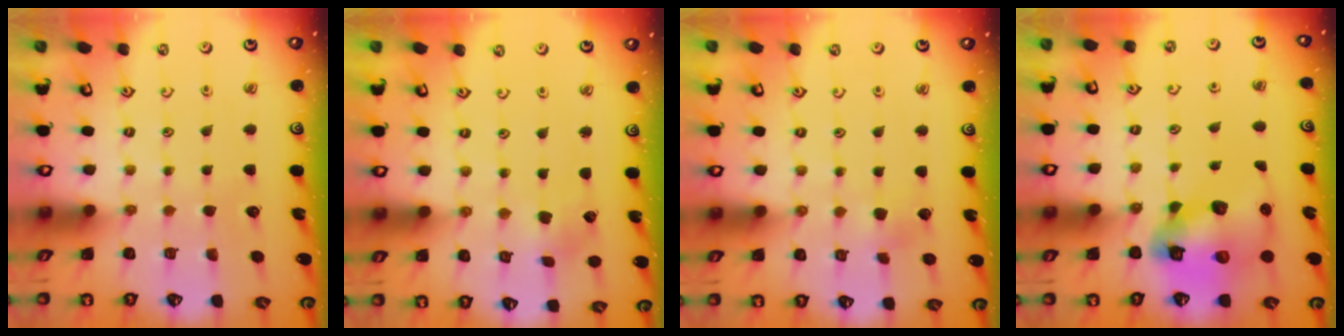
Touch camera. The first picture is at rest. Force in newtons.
{"total": 2.0, "press": 2.0, "slide": 0.4}
{"total": 2.9, "press": 2.8, "slide": 0.9}
{"total": 13.2, "press": 13.1, "slide": 1.8}